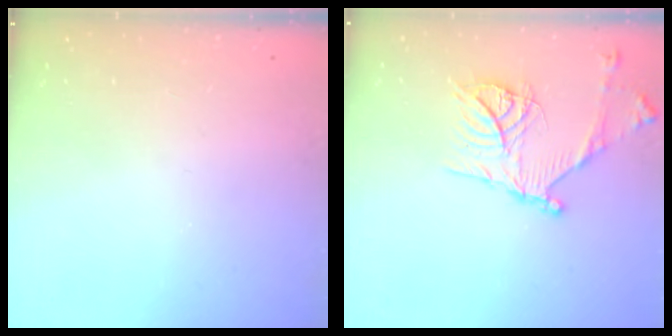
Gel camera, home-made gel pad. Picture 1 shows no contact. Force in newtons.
{"total": 18.1, "press": 18.0, "slide": 1.7}